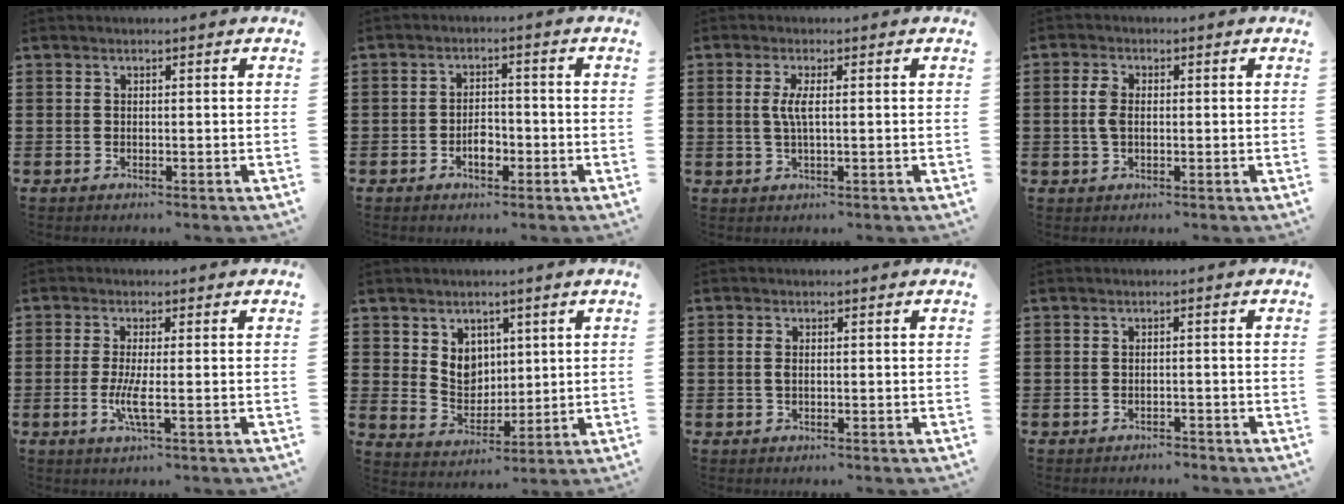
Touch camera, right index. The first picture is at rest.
{"total": 3.3, "force": [-1.5, 1.8, 2.4], "torque": [-0.038, -0.001, -0.028]}
{"total": 3.1, "force": [0.2, 0.4, 3.1], "torque": [-0.066, -0.006, 0.000]}
{"total": 3.3, "force": [0.2, 1.9, 2.7], "torque": [-0.072, 0.002, -0.002]}
{"total": 3.9, "force": [-0.8, 0.3, 3.8], "torque": [-0.081, -0.012, -0.019]}
{"total": 5.5, "force": [2.7, 4.6, 1.3], "torque": [-0.040, 0.003, 0.050]}
{"total": 1.5, "force": [0.1, 0.7, 1.3], "torque": [-0.027, 0.002, 0.000]}
{"total": 1.3, "force": [-1.2, 0.2, 0.0], "torque": [-0.006, 0.003, -0.028]}